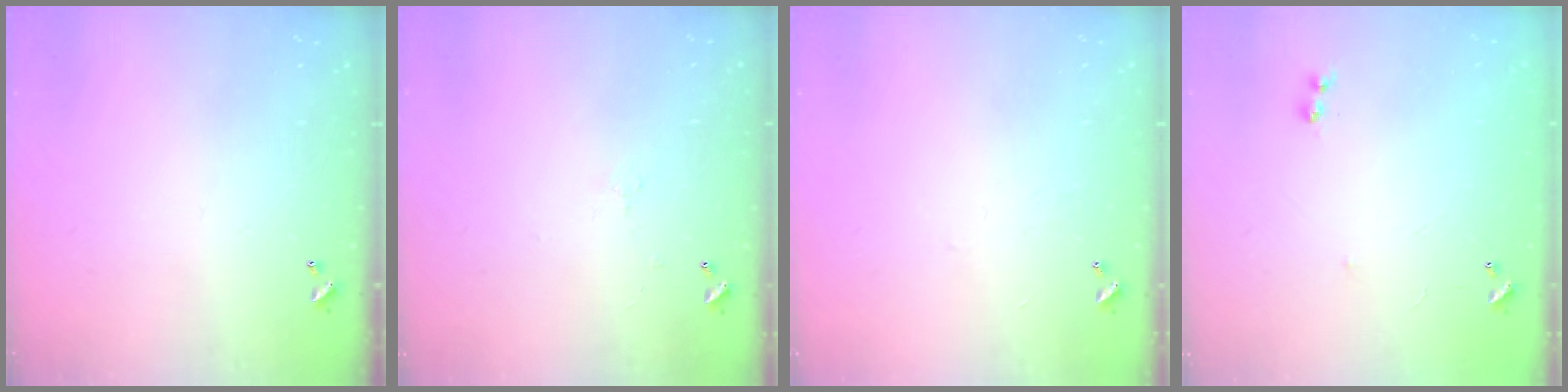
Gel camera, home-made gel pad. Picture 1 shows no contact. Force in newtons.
{"total": 0.7, "press": 0.2, "slide": 0.6}
{"total": 2.3, "press": 2.3, "slide": 0.4}
{"total": 6.4, "press": 6.4, "slide": 0.8}